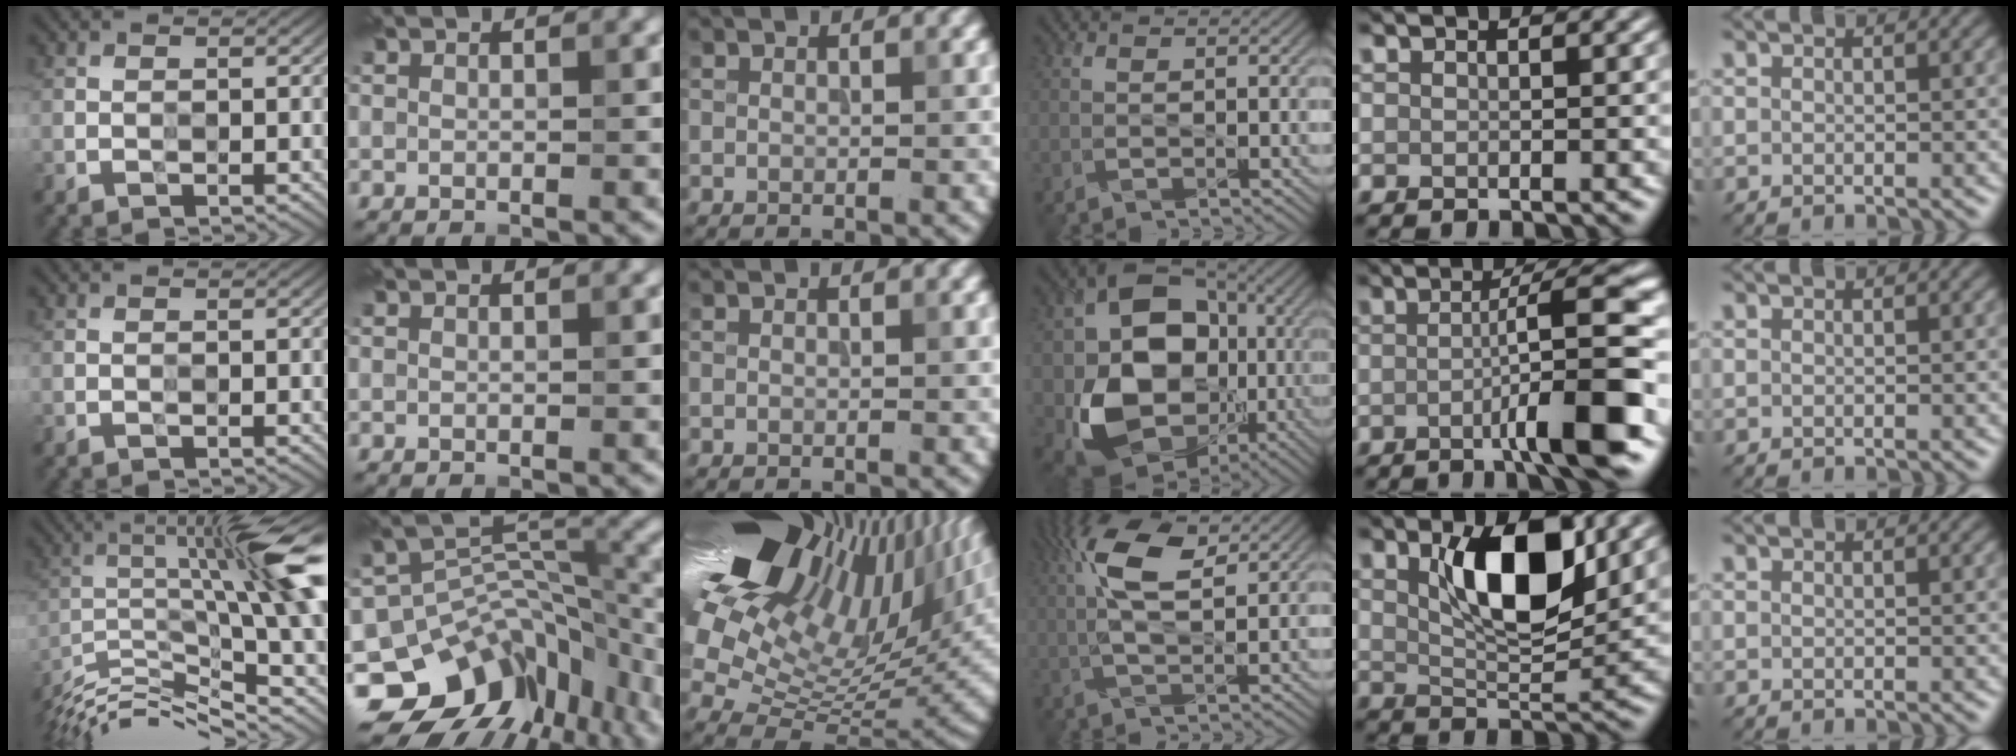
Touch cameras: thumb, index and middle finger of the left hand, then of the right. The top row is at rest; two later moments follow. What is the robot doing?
{"motion": "wipe", "object": "glasses"}